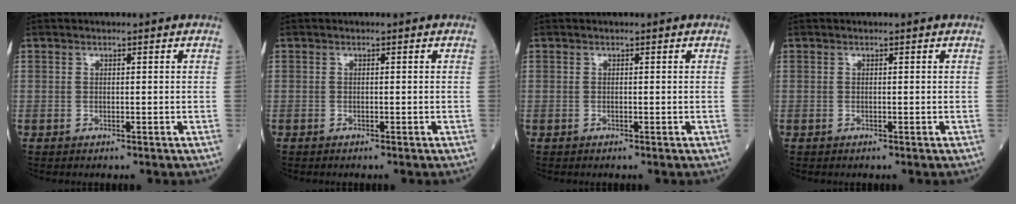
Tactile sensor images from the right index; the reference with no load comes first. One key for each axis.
{"total": 0.0}
{"total": 0.0}
{"total": 0.0}